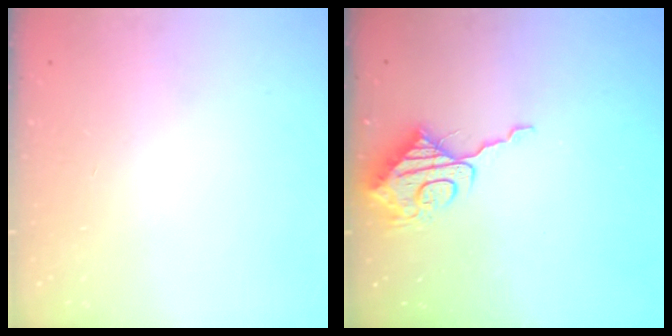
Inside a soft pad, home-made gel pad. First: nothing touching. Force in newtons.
{"total": 10.1, "press": 10.1, "slide": 0.8}